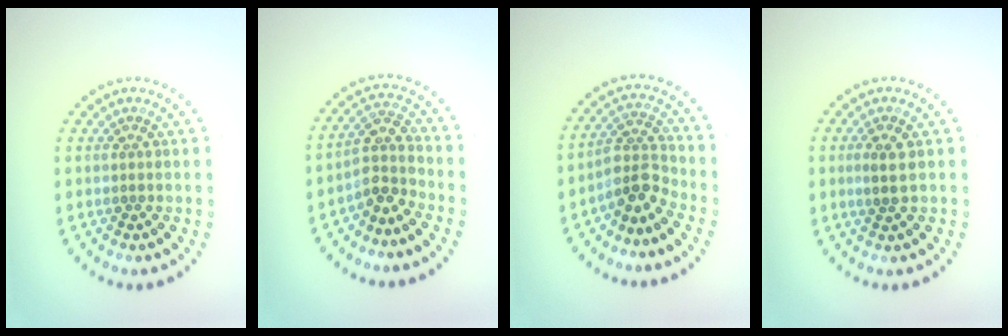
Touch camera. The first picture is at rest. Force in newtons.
{"total": 2.8, "press": 2.0, "slide": 1.8}
{"total": 3.1, "press": 2.2, "slide": 2.2}
{"total": 1.8, "press": 1.7, "slide": 0.5}